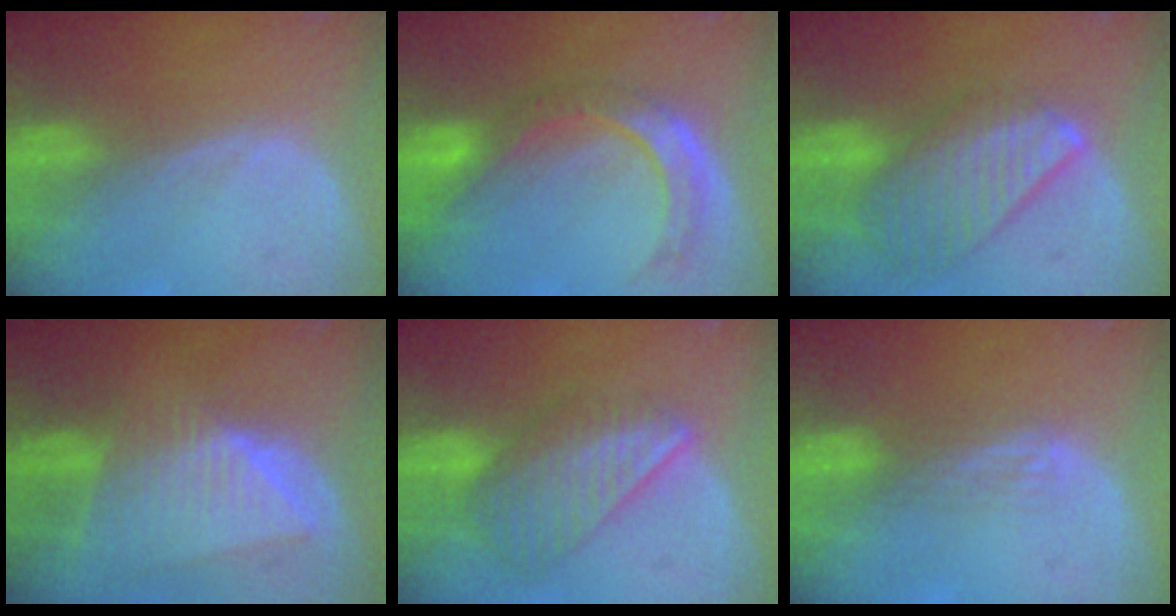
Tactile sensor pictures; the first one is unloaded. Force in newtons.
{"total": 7.5, "press": 7.0, "slide": 2.7}
{"total": 9.7, "press": 8.5, "slide": 4.7}
{"total": 9.2, "press": 8.2, "slide": 4.2}
{"total": 8.5, "press": 7.5, "slide": 3.9}
{"total": 2.2, "press": 1.8, "slide": 1.2}